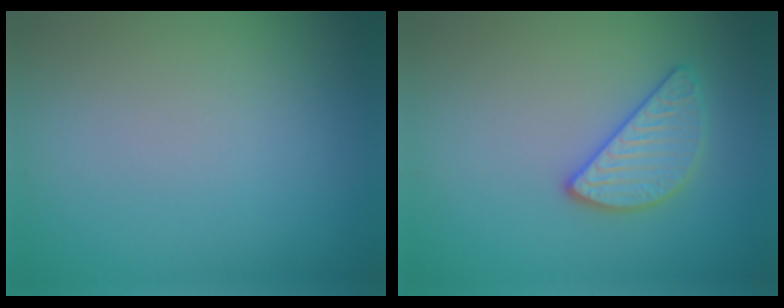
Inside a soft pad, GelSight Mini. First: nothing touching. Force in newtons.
{"total": 2.8, "press": 2.7, "slide": 0.4}